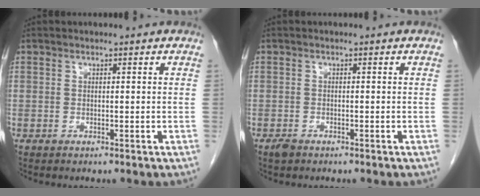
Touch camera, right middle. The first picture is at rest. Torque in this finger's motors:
{"motor_torque": [-0.12, 0.14, 0.00, -0.01]}